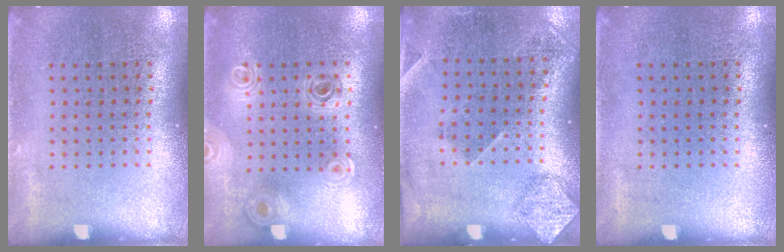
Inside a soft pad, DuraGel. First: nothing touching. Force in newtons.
{"total": 0.9, "press": 0.9, "slide": 0.1}
{"total": 1.7, "press": 1.1, "slide": 1.3}
{"total": 0.0}